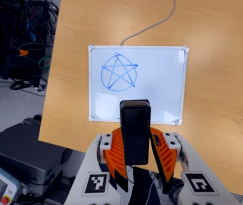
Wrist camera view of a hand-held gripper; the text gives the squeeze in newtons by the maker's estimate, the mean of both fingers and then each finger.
{"total": 5.8, "left": 5.5, "right": 6.1}